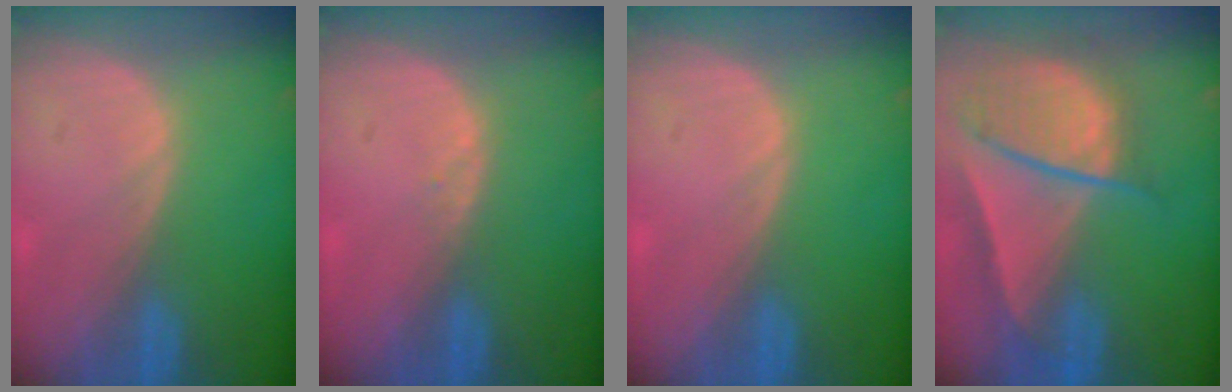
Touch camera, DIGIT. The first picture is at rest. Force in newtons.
{"total": 0.7, "press": 0.5, "slide": 0.5}
{"total": 0.0}
{"total": 9.3, "press": 8.0, "slide": 4.8}